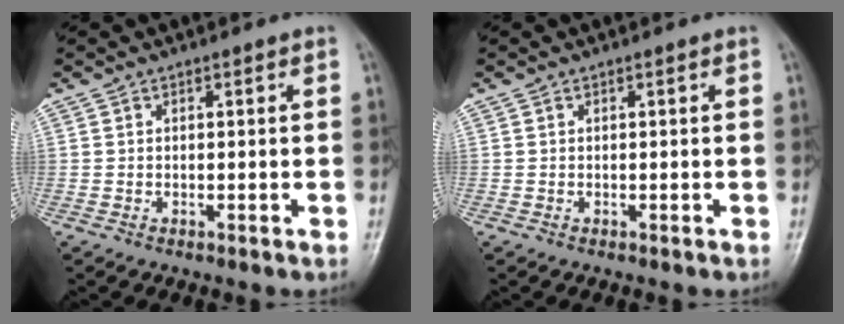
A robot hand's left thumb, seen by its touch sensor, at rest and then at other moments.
{"total": 0.0}